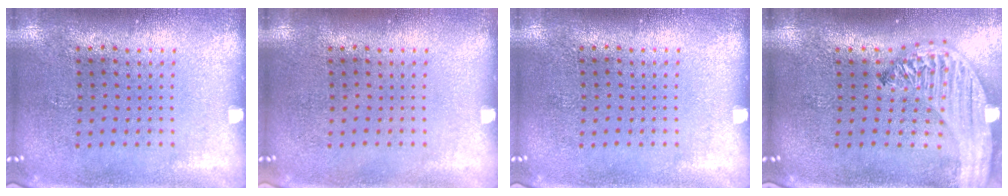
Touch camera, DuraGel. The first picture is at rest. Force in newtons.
{"total": 0.0}
{"total": 0.0}
{"total": 3.2, "press": 2.5, "slide": 1.9}